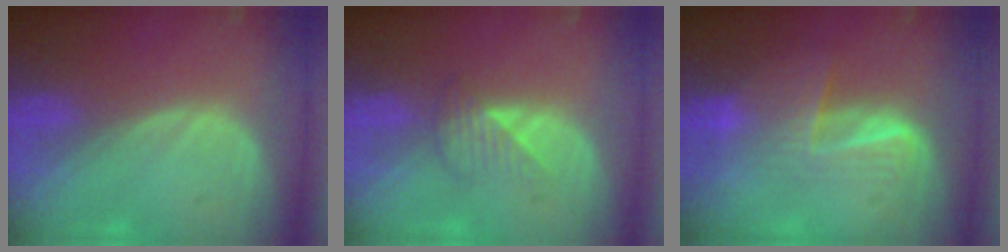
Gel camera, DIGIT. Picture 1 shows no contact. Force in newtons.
{"total": 3.5, "press": 3.2, "slide": 1.5}
{"total": 5.9, "press": 5.6, "slide": 1.9}